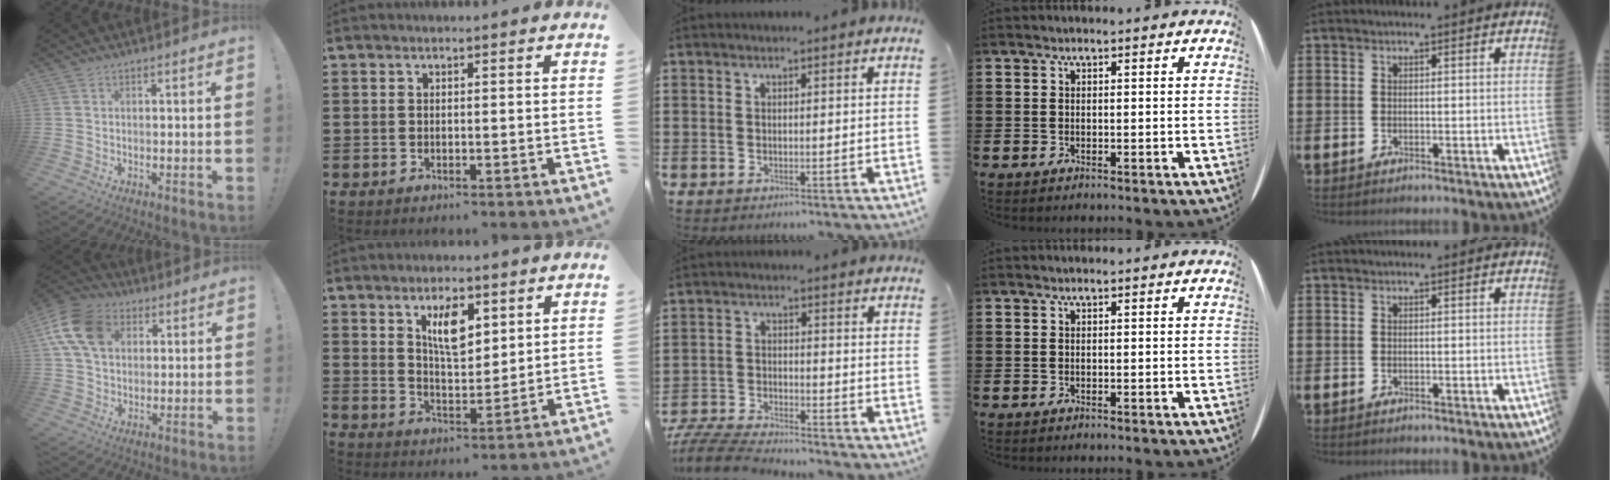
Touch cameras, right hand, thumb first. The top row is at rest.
{"thumb": {"total": 15.0, "force": [4.8, 11.0, 9.0], "torque": [-0.163, -0.004, 0.095]}, "index": {"total": 6.5, "force": [3.2, 2.8, 4.9], "torque": [-0.090, 0.001, 0.053]}, "middle": {"total": 6.5, "force": [-6.2, 0.5, 1.8], "torque": [-0.049, -0.003, -0.124]}}